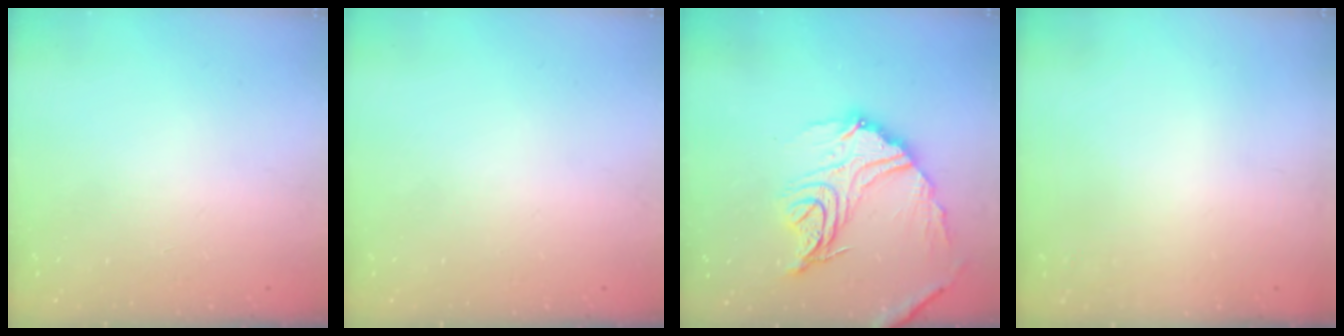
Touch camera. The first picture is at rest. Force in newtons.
{"total": 0.0}
{"total": 18.2, "press": 18.1, "slide": 1.6}
{"total": 3.2, "press": 3.0, "slide": 1.1}